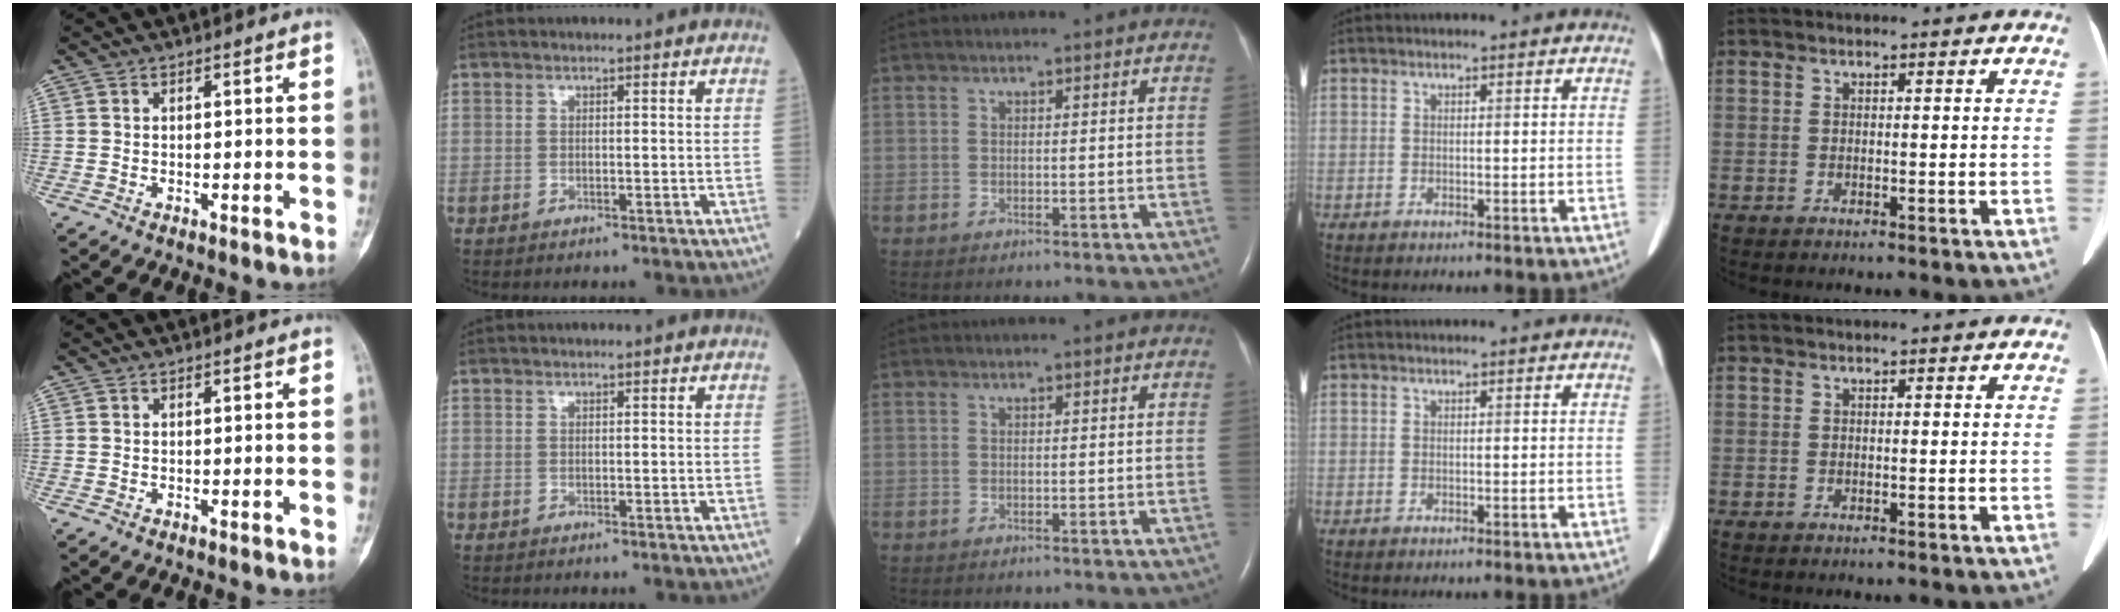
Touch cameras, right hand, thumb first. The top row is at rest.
{}